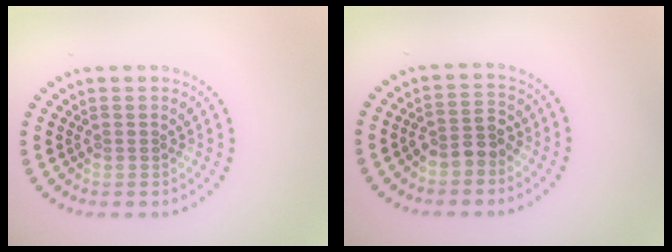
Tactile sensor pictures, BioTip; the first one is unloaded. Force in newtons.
{"total": 2.5, "press": 2.3, "slide": 0.9}